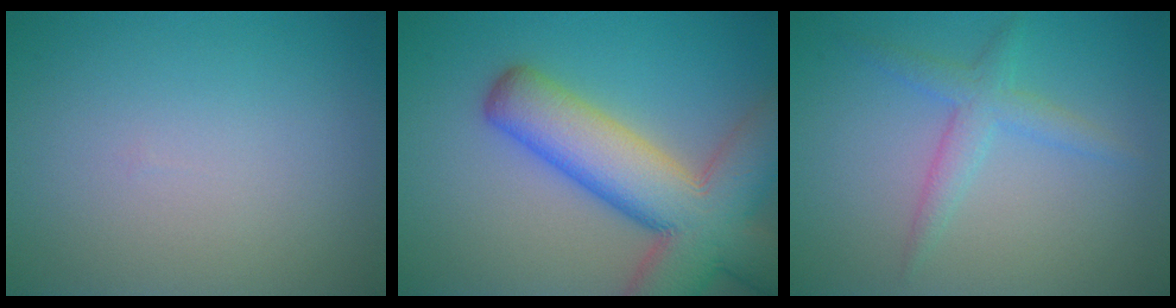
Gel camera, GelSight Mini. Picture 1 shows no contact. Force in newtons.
{"total": 11.6, "press": 11.6, "slide": 0.7}
{"total": 2.4, "press": 2.4, "slide": 0.1}